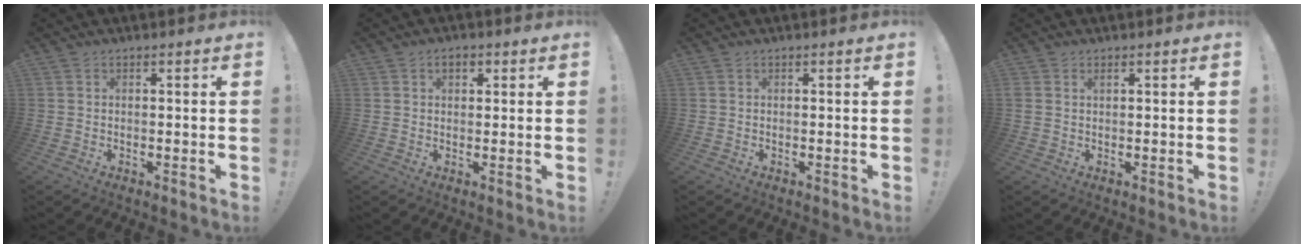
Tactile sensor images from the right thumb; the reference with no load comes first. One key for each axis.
{"total": 2.7, "fx": 0.9, "fy": 1.7, "fz": 1.9, "tx": -0.024, "ty": 0.002, "tz": 0.013}
{"total": 0.0}
{"total": 1.2, "fx": 0.6, "fy": 0.6, "fz": 0.9, "tx": -0.027, "ty": 0.005, "tz": 0.014}